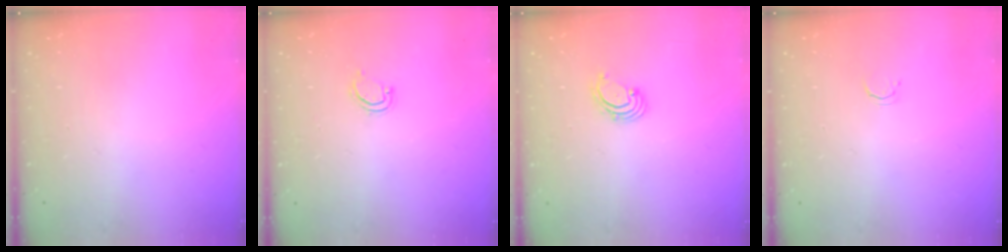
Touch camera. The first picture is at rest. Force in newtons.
{"total": 3.1, "press": 3.1, "slide": 0.2}
{"total": 1.8, "press": 1.7, "slide": 0.6}
{"total": 2.1, "press": 2.1, "slide": 0.4}